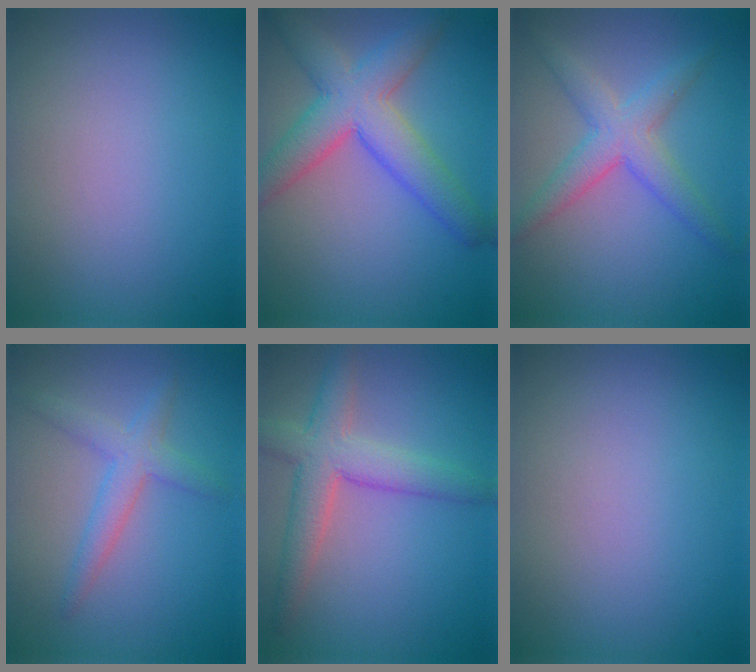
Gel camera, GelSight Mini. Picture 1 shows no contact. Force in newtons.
{"total": 6.8, "press": 6.8, "slide": 0.2}
{"total": 3.0, "press": 3.0, "slide": 0.3}
{"total": 2.9, "press": 2.9, "slide": 0.1}
{"total": 5.1, "press": 5.1, "slide": 0.3}
{"total": 0.0}